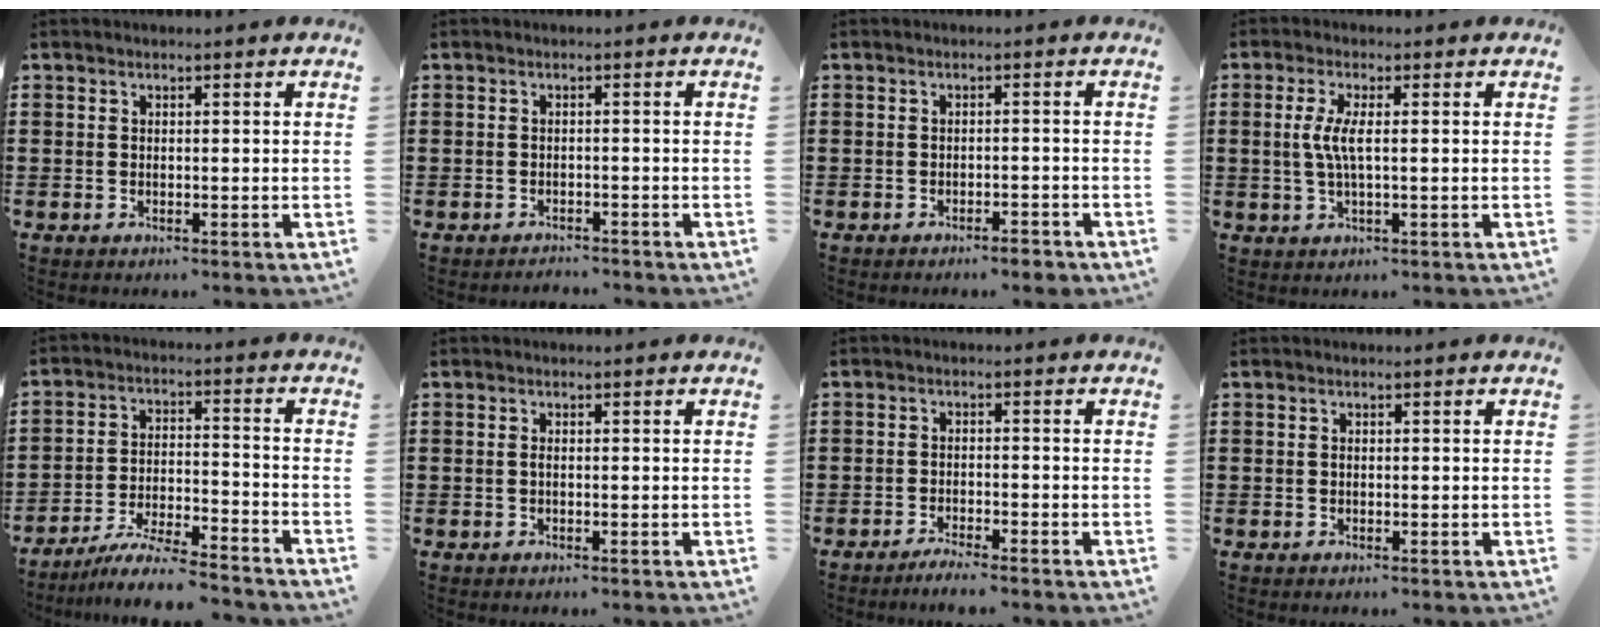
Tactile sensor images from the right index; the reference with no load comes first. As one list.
[{"total": 1.3, "force": [-1.3, 0.0, -0.2], "torque": [-0.001, 0.002, -0.029]}, {"total": 1.9, "force": [-1.7, 0.1, 0.8], "torque": [-0.018, -0.003, -0.033]}, {"total": 4.1, "force": [0.1, 0.6, 4.0], "torque": [-0.096, -0.011, -0.008]}, {"total": 7.2, "force": [-6.7, 0.0, 2.5], "torque": [-0.045, 0.002, -0.130]}, {"total": 0.5, "force": [-0.2, 0.0, 0.5], "torque": [-0.010, -0.005, -0.003]}, {"total": 2.1, "force": [-2.0, -0.3, 0.5], "torque": [-0.009, 0.002, -0.039]}, {"total": 0.0}]